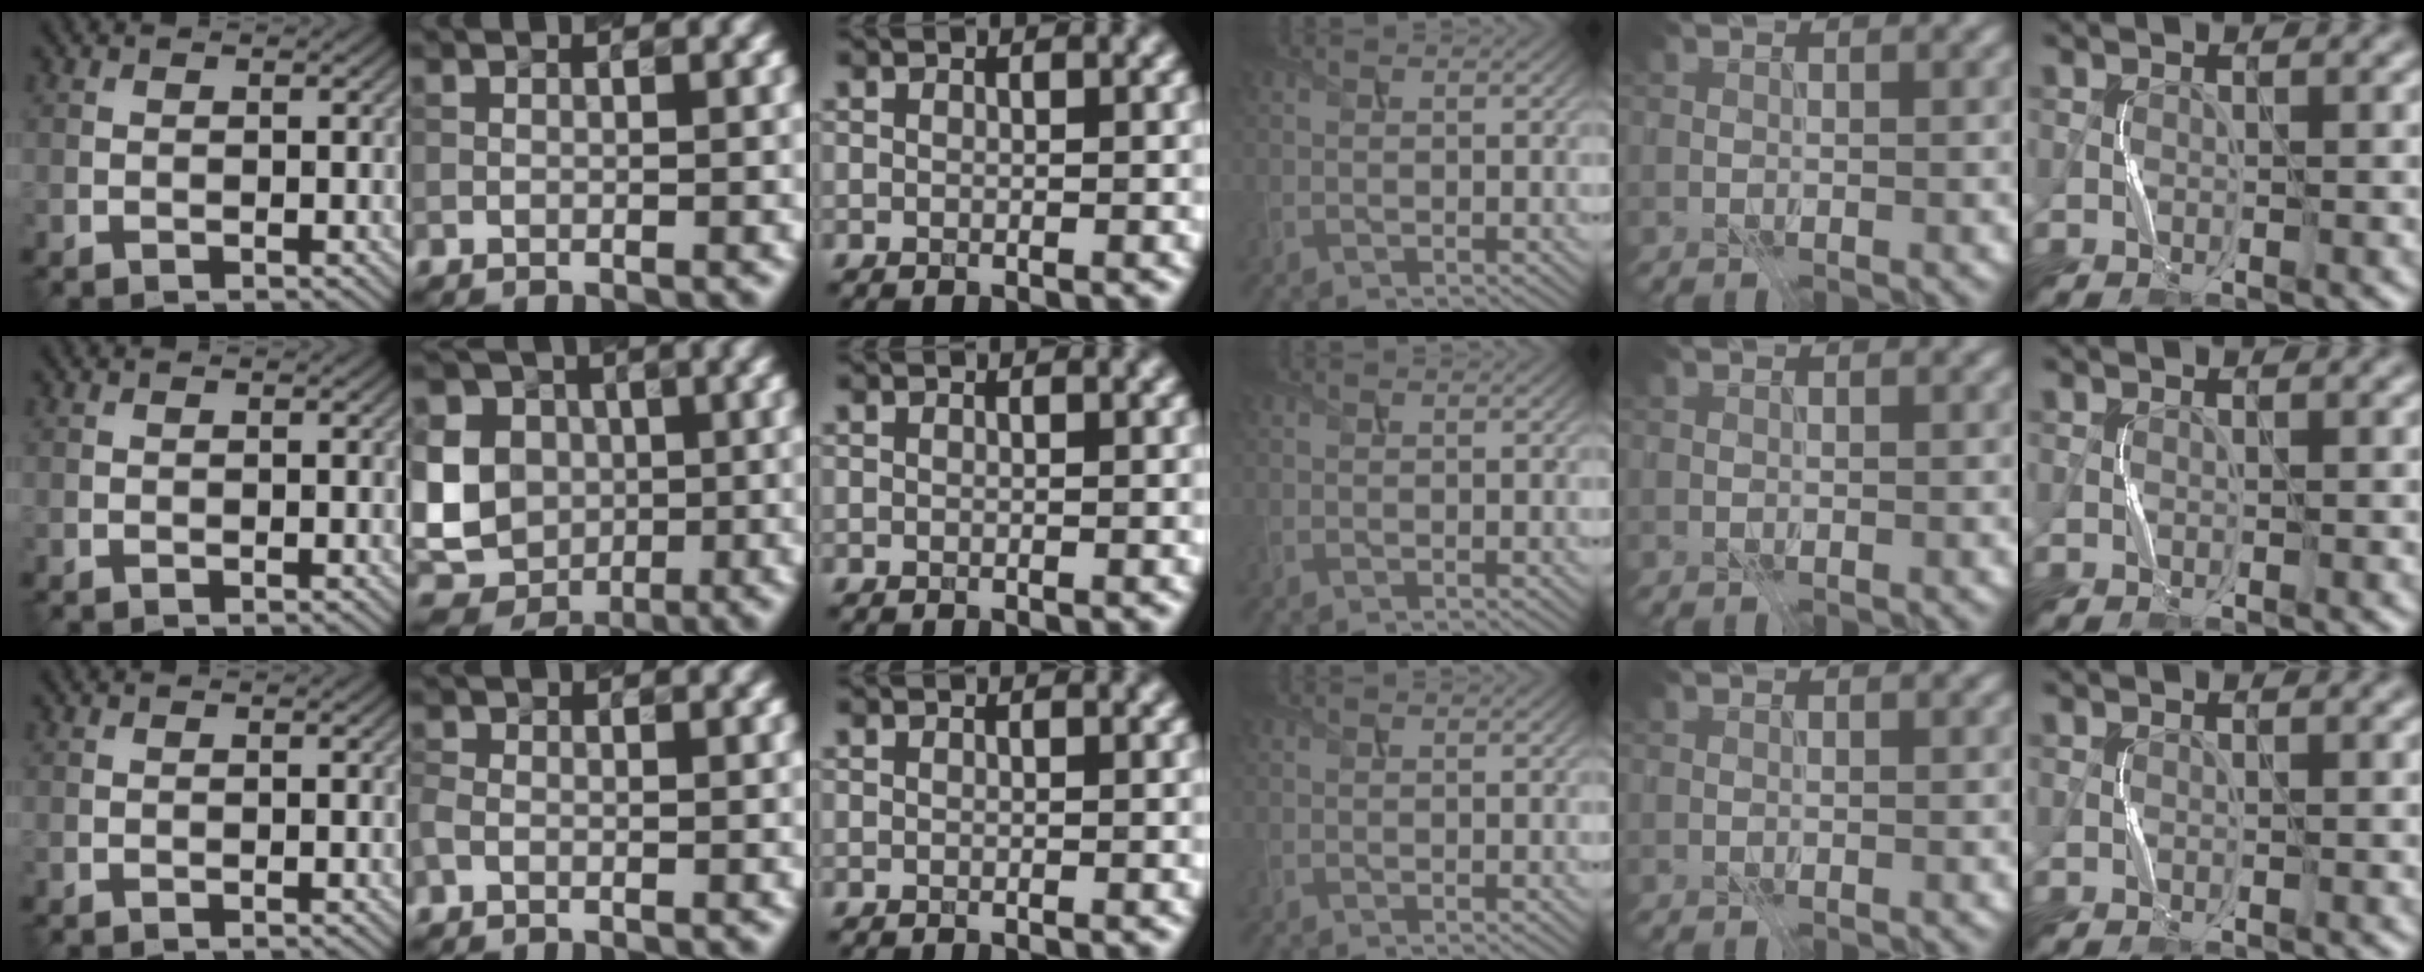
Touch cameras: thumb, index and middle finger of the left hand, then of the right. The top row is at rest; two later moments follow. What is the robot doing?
{"motion": "press", "object": "toy piano key"}